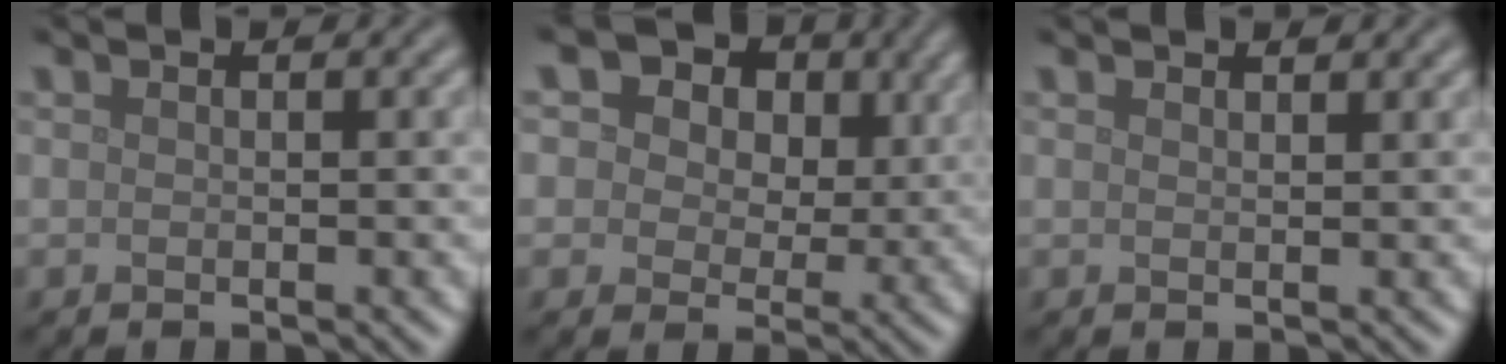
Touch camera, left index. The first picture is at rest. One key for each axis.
{"total": 12.8, "fx": 6.7, "fy": 8.5, "fz": 6.8, "tx": -0.103, "ty": 0.028, "tz": 0.085}
{"total": 0.9, "fx": 0.8, "fy": 0.1, "fz": 0.3, "tx": -0.003, "ty": 0.000, "tz": 0.015}